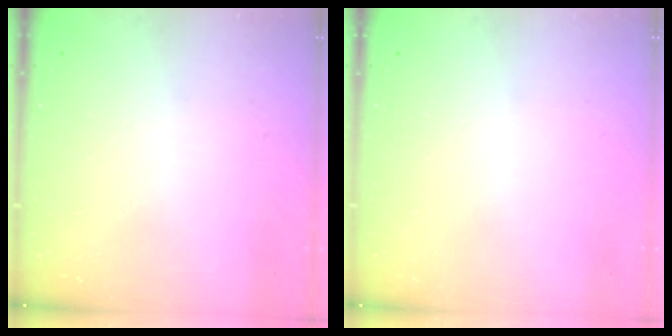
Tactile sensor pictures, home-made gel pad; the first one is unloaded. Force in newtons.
{"total": 0.0}